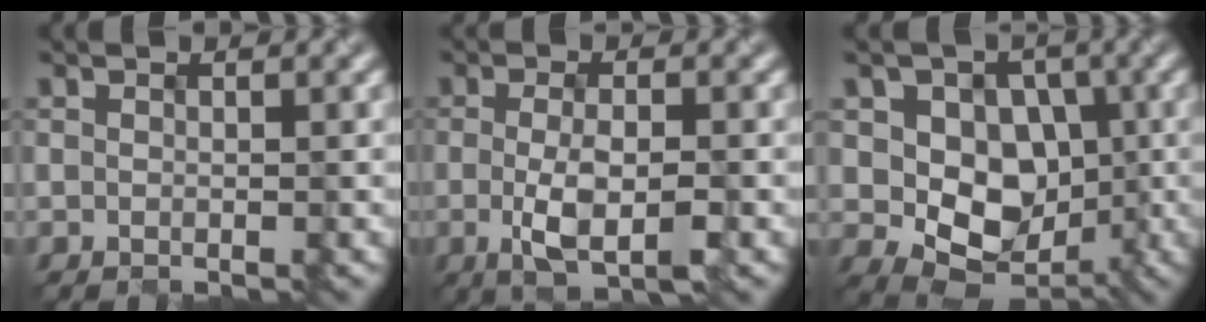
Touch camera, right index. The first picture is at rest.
{"total": 3.9, "force": [-1.3, 1.1, 3.6], "torque": [-0.075, -0.008, -0.017]}
{"total": 7.4, "force": [-0.4, 6.0, 4.4], "torque": [-0.061, -0.006, -0.012]}